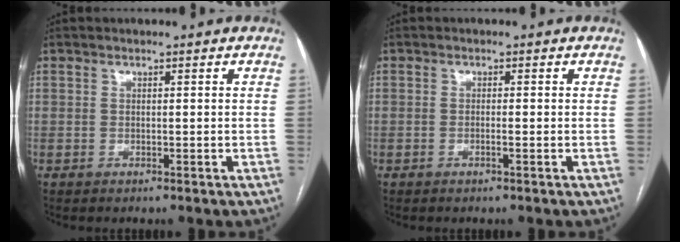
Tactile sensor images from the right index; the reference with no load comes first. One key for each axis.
{"total": 1.0, "fx": -0.5, "fy": -0.1, "fz": 0.9, "tx": -0.016, "ty": 0.002, "tz": -0.008}